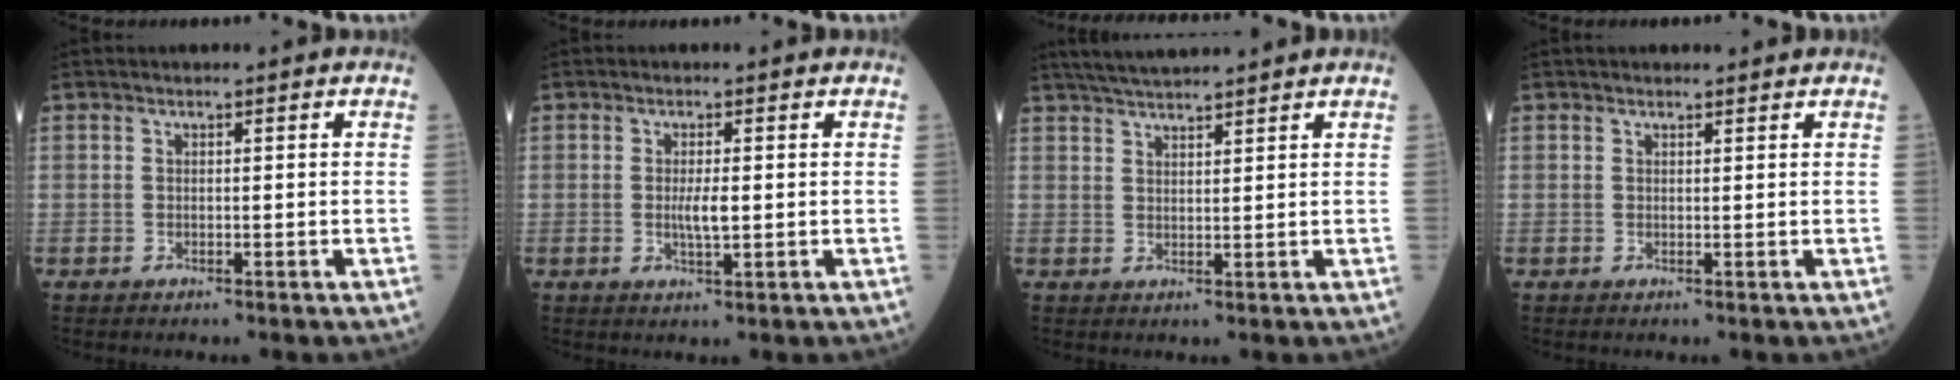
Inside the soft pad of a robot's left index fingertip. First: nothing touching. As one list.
[{"total": 2.6, "force": [0.0, 0.4, 2.6], "torque": [-0.053, -0.005, 0.001]}, {"total": 6.5, "force": [5.9, -0.1, 2.6], "torque": [-0.049, 0.029, 0.102]}, {"total": 2.0, "force": [1.9, 0.5, 0.6], "torque": [-0.009, 0.015, 0.024]}]